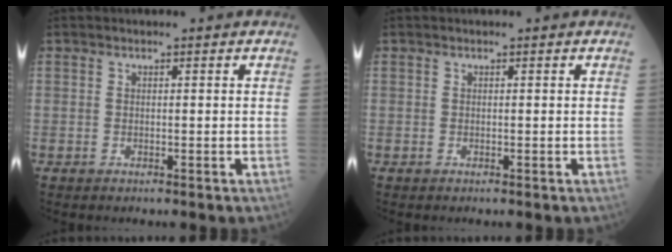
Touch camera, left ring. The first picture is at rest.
{"total": 0.0}